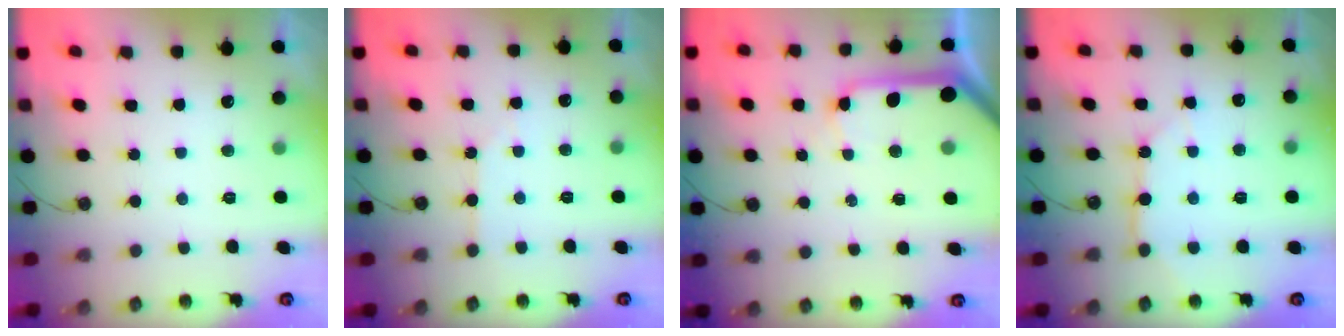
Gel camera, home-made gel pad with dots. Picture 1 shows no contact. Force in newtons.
{"total": 2.6, "press": 2.6, "slide": 0.5}
{"total": 12.8, "press": 12.7, "slide": 1.4}
{"total": 6.7, "press": 6.7, "slide": 0.4}